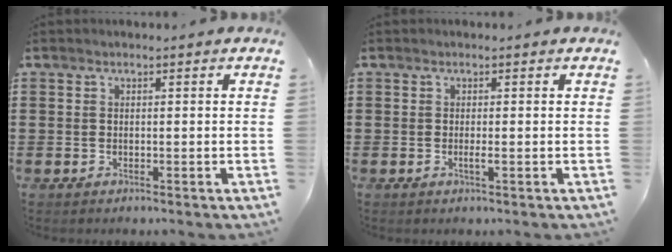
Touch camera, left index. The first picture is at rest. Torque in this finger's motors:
{"motor_torque": [0.27, 0.08, 0.05, 0.01]}